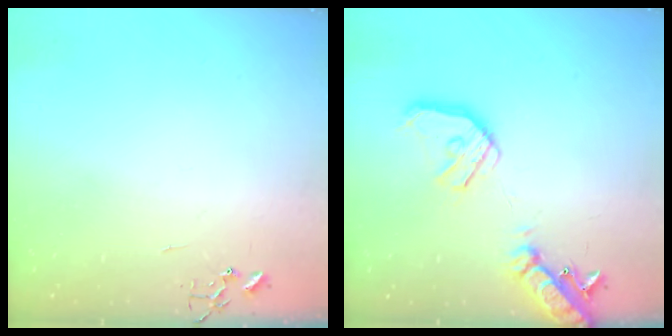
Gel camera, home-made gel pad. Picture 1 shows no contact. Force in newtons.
{"total": 18.8, "press": 18.6, "slide": 3.0}